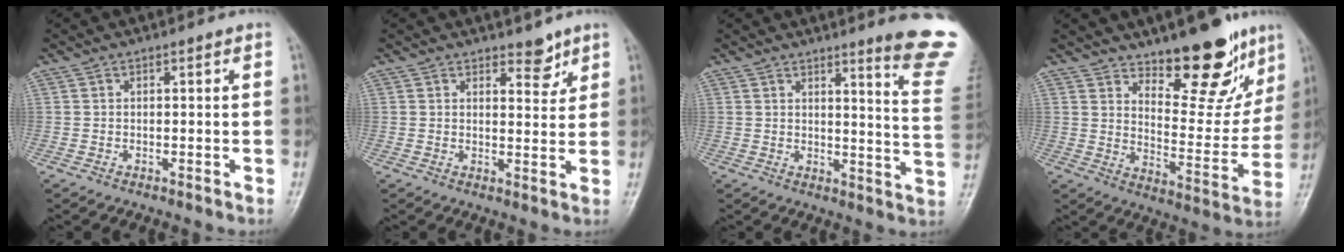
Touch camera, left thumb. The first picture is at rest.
{"total": 3.6, "force": [2.7, 1.7, 1.6], "torque": [0.001, -0.020, 0.040]}
{"total": 12.8, "force": [10.0, 0.1, 8.0], "torque": [-0.077, -0.094, 0.107]}
{"total": 16.1, "force": [11.4, 6.3, 9.4], "torque": [-0.070, -0.089, 0.175]}